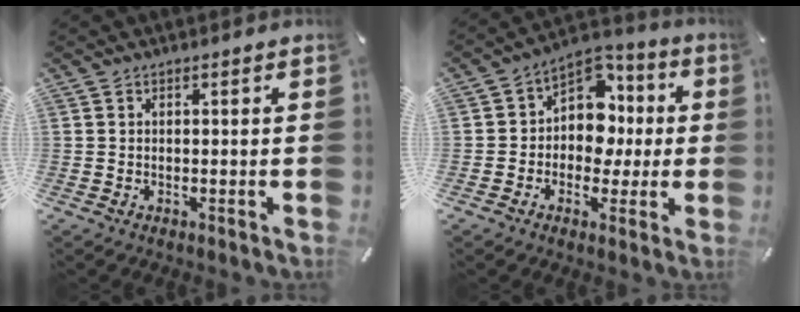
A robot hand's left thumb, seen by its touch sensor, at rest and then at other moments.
{"total": 10.8, "force": [0.2, 9.6, 5.1], "torque": [-0.074, -0.010, 0.007]}